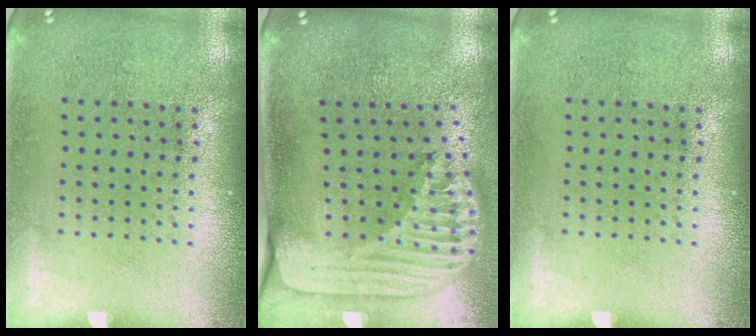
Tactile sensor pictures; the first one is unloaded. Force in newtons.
{"total": 2.6, "press": 1.9, "slide": 1.8}
{"total": 0.0}